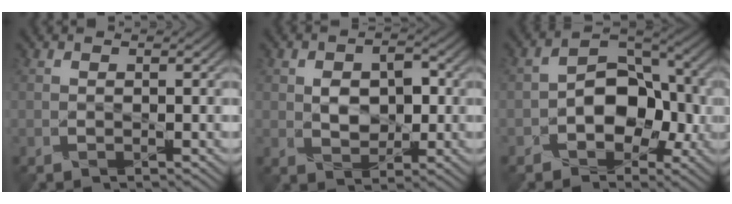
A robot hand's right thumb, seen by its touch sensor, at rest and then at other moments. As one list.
[{"total": 4.8, "force": [0.2, 3.4, 3.4], "torque": [-0.059, 0.000, 0.001]}, {"total": 8.2, "force": [-2.2, 5.8, 5.4], "torque": [-0.078, 0.003, -0.044]}]